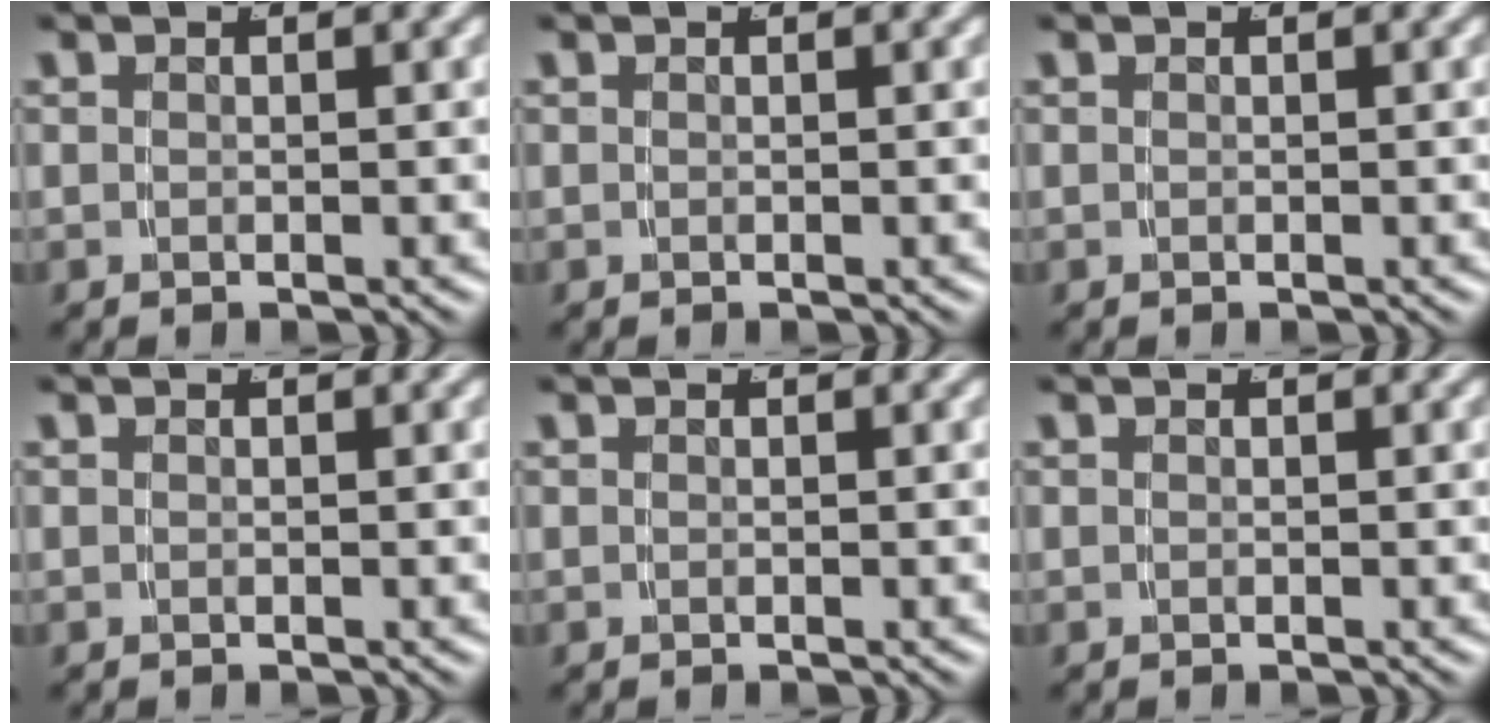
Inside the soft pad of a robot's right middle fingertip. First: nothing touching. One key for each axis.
{"total": 0.0}
{"total": 0.0}
{"total": 0.0}
{"total": 0.0}
{"total": 0.0}